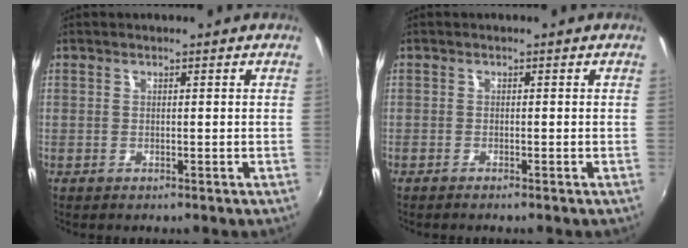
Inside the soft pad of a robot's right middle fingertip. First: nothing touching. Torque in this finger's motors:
{"motor_torque": [-0.93, -0.27, 0.20, -0.01]}